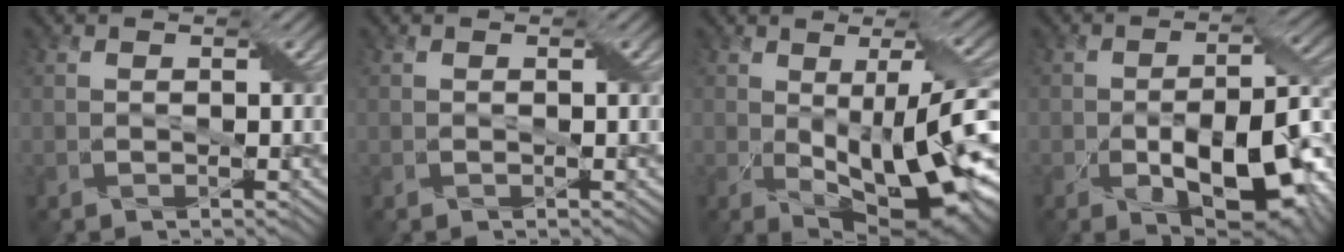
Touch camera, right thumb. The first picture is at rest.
{"total": 0.0}
{"total": 14.6, "force": [-1.8, 5.4, 13.4], "torque": [-0.204, -0.026, -0.009]}
{"total": 12.6, "force": [-4.5, 4.7, 10.8], "torque": [-0.173, -0.016, -0.071]}